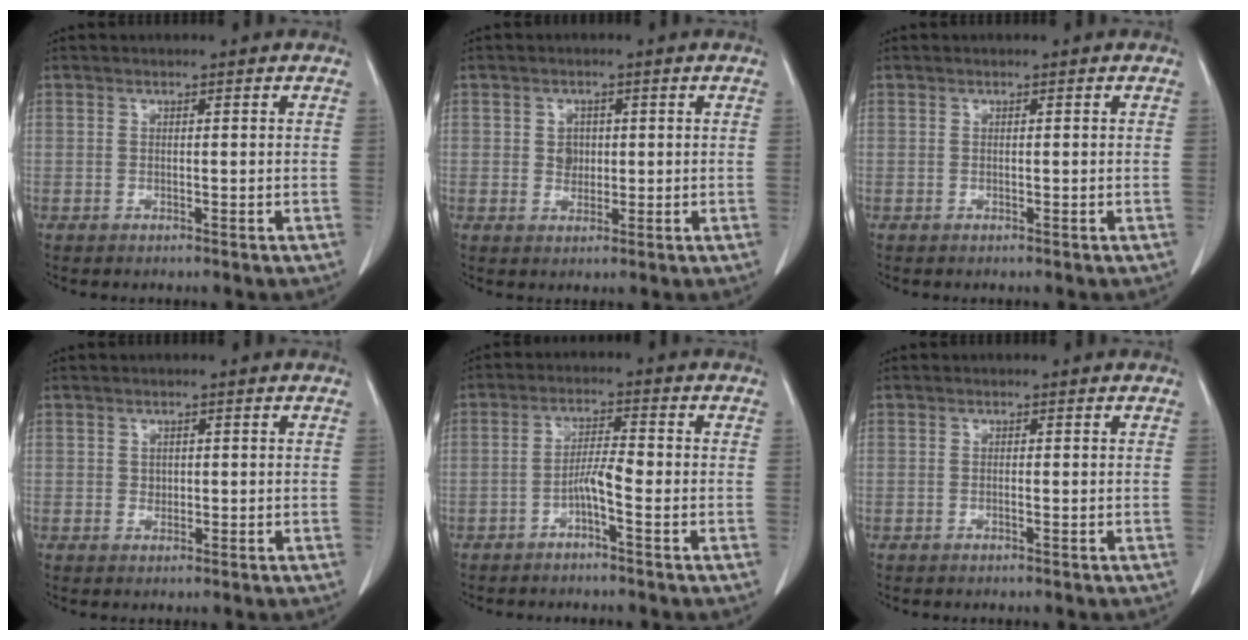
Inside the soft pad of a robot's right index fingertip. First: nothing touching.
{"total": 2.5, "force": [0.3, 2.1, 1.2], "torque": [-0.017, 0.002, 0.007]}
{"total": 0.0}
{"total": 0.9, "force": [0.1, 0.8, 0.4], "torque": [-0.005, 0.001, 0.003]}
{"total": 3.8, "force": [-1.7, 0.1, 3.4], "torque": [-0.064, 0.005, -0.034]}
{"total": 0.0}